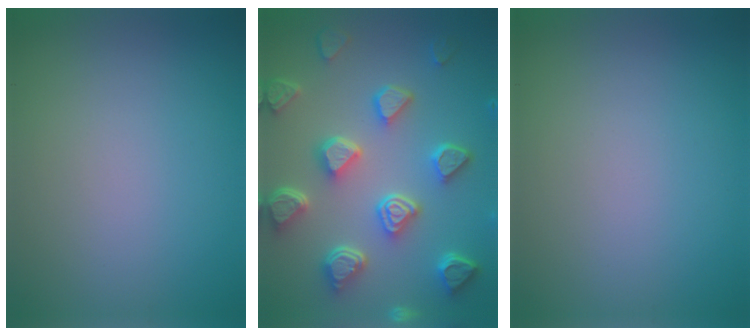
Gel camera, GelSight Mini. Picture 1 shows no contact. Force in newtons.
{"total": 7.4, "press": 5.9, "slide": 4.5}
{"total": 0.0}